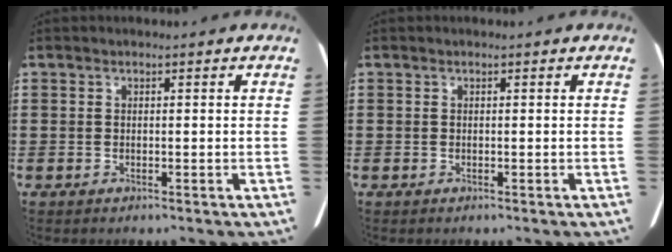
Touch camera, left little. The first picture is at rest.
{"total": 0.0}